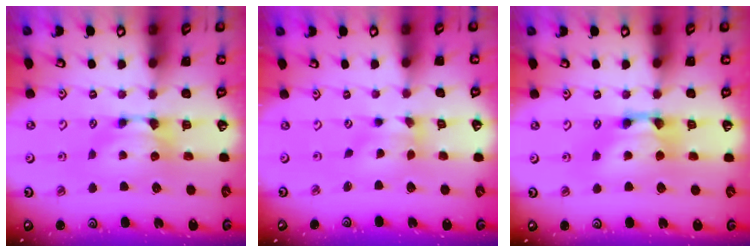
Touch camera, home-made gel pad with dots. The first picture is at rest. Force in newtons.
{"total": 2.0, "press": 1.3, "slide": 1.5}
{"total": 3.3, "press": 3.3, "slide": 0.2}